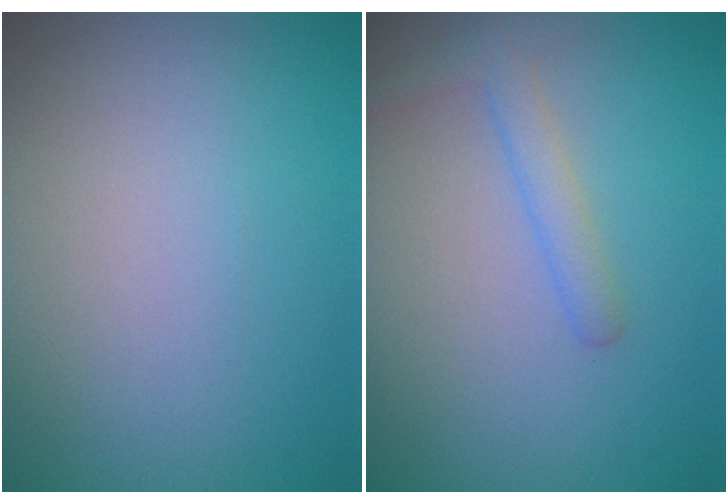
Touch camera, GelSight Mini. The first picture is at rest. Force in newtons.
{"total": 2.0, "press": 1.9, "slide": 0.1}